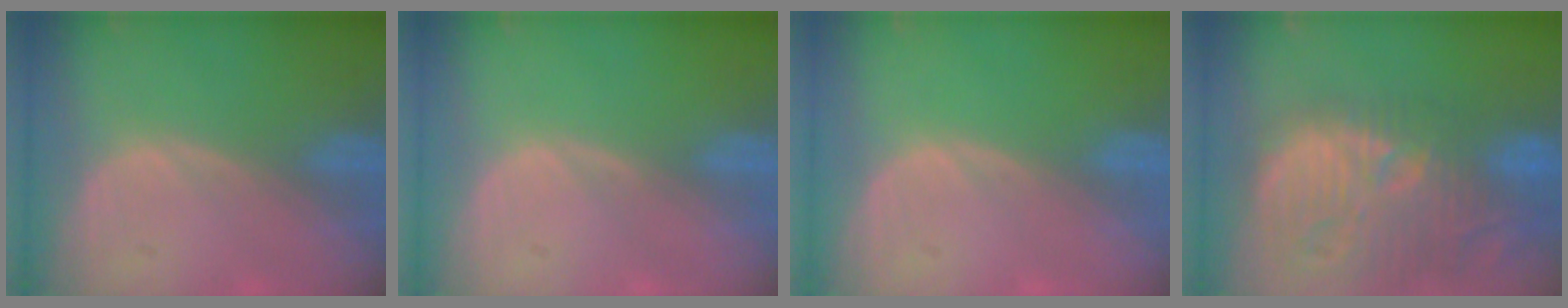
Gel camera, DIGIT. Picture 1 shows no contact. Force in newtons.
{"total": 0.0}
{"total": 0.0}
{"total": 14.6, "press": 13.0, "slide": 6.6}